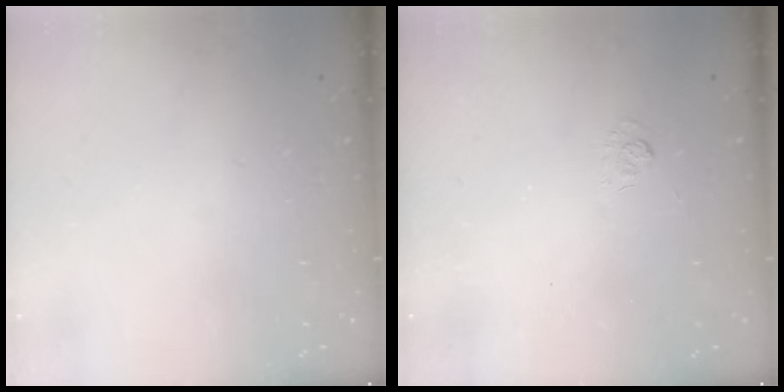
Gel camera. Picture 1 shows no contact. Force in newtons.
{"total": 2.2, "press": 1.6, "slide": 1.4}